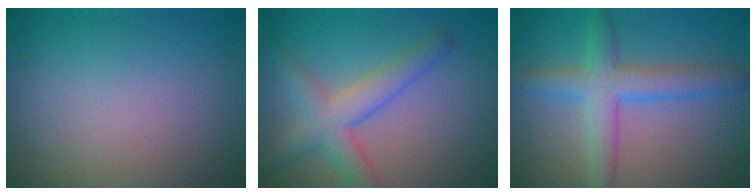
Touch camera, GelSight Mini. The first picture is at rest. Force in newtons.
{"total": 4.5, "press": 4.5, "slide": 0.2}
{"total": 4.8, "press": 4.8, "slide": 0.1}